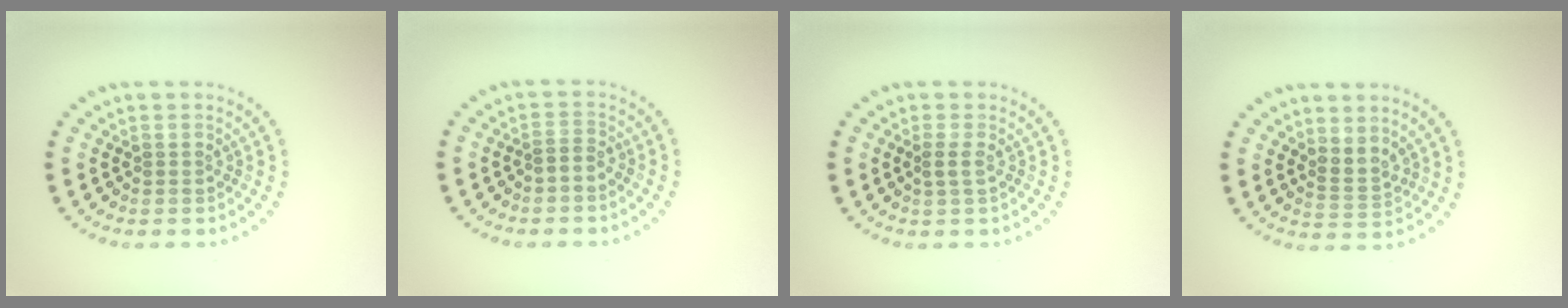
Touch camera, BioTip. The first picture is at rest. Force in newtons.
{"total": 1.2, "press": 1.0, "slide": 0.7}
{"total": 1.2, "press": 1.0, "slide": 0.6}
{"total": 2.1, "press": 1.6, "slide": 1.4}